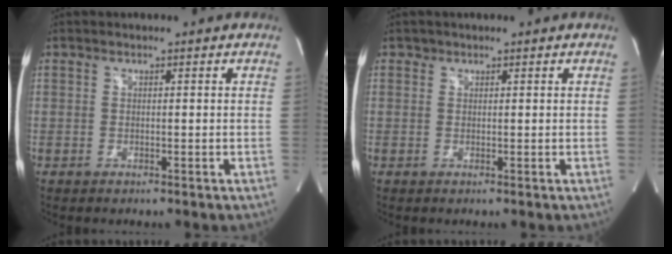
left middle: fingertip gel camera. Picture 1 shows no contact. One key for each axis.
{"total": 0.6, "fx": 0.5, "fy": 0.3, "fz": 0.0, "tx": 0.001, "ty": -0.003, "tz": 0.007}